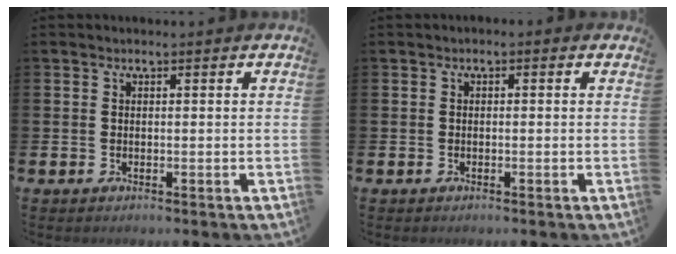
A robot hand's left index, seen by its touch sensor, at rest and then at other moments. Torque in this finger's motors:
{"motor_torque": [0.85, -1.28, -0.04, 0.14]}